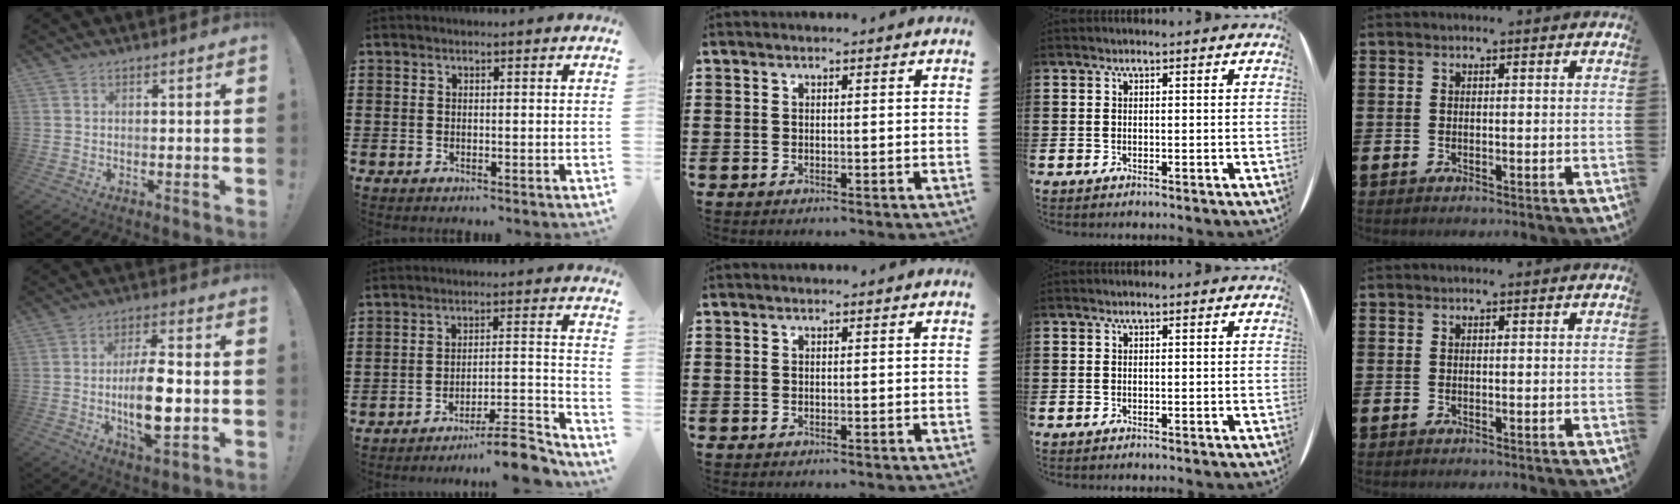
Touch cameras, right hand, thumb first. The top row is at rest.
{"thumb": {"total": 13.1, "force": [-1.6, 4.6, 12.2], "torque": [-0.216, -0.002, -0.033]}, "index": {"total": 8.7, "force": [-7.8, 0.3, 3.9], "torque": [-0.053, 0.011, -0.148]}}